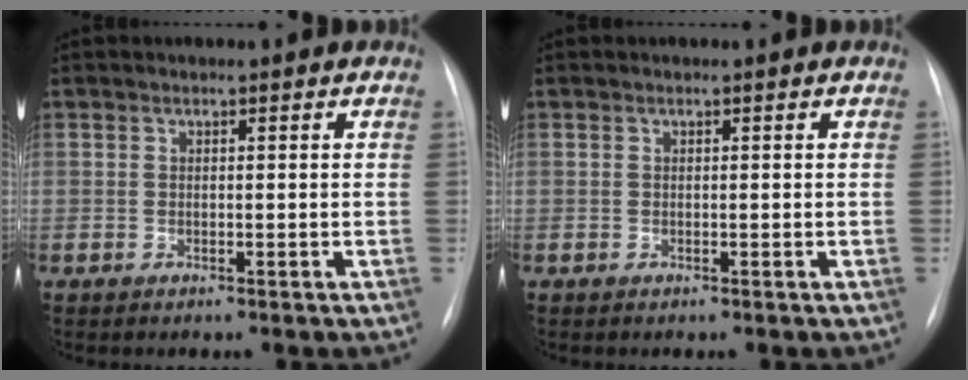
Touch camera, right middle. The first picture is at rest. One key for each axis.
{"total": 0.0}